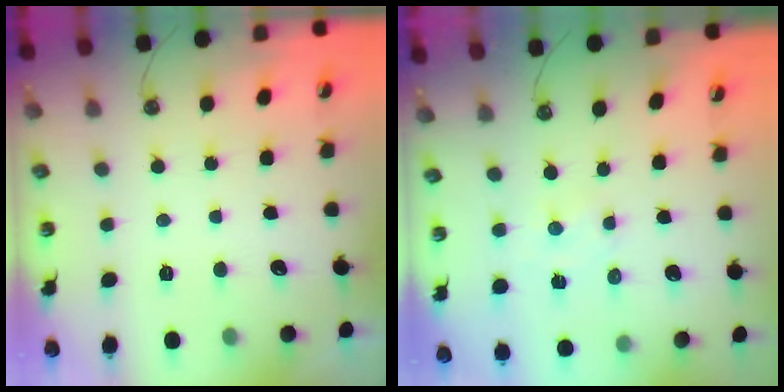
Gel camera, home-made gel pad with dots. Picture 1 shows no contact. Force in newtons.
{"total": 0.8, "press": 0.8, "slide": 0.2}